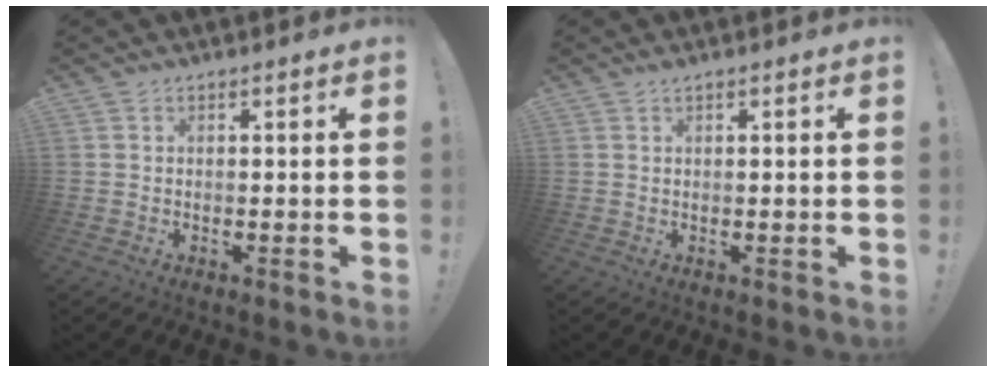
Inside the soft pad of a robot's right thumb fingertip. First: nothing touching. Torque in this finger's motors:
{"motor_torque": [0.15, -0.01, 0.34, -0.19, 0.01]}